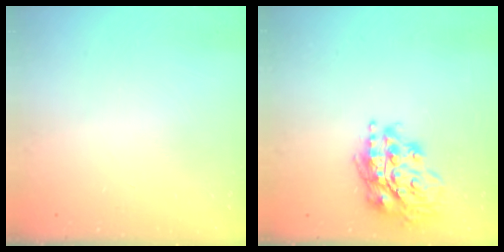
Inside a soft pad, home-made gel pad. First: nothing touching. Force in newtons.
{"total": 18.3, "press": 18.1, "slide": 2.6}